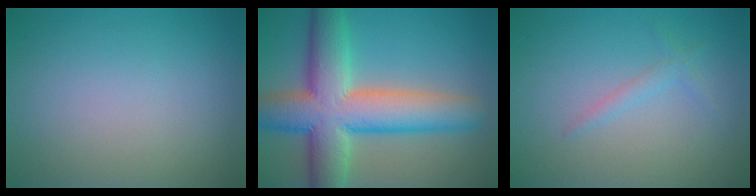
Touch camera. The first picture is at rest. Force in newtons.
{"total": 11.1, "press": 11.1, "slide": 0.5}
{"total": 1.1, "press": 1.1, "slide": 0.1}